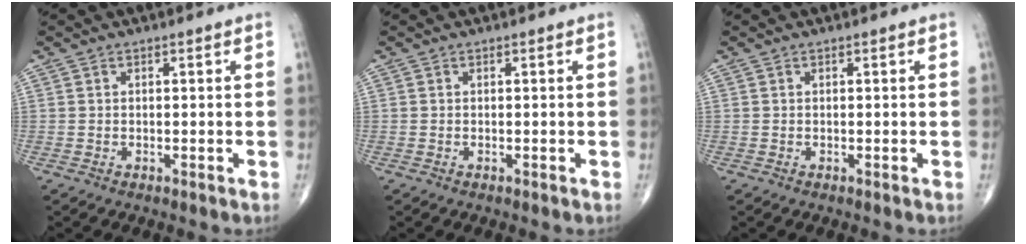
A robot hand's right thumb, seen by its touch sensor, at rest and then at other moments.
{"total": 0.0}
{"total": 0.0}